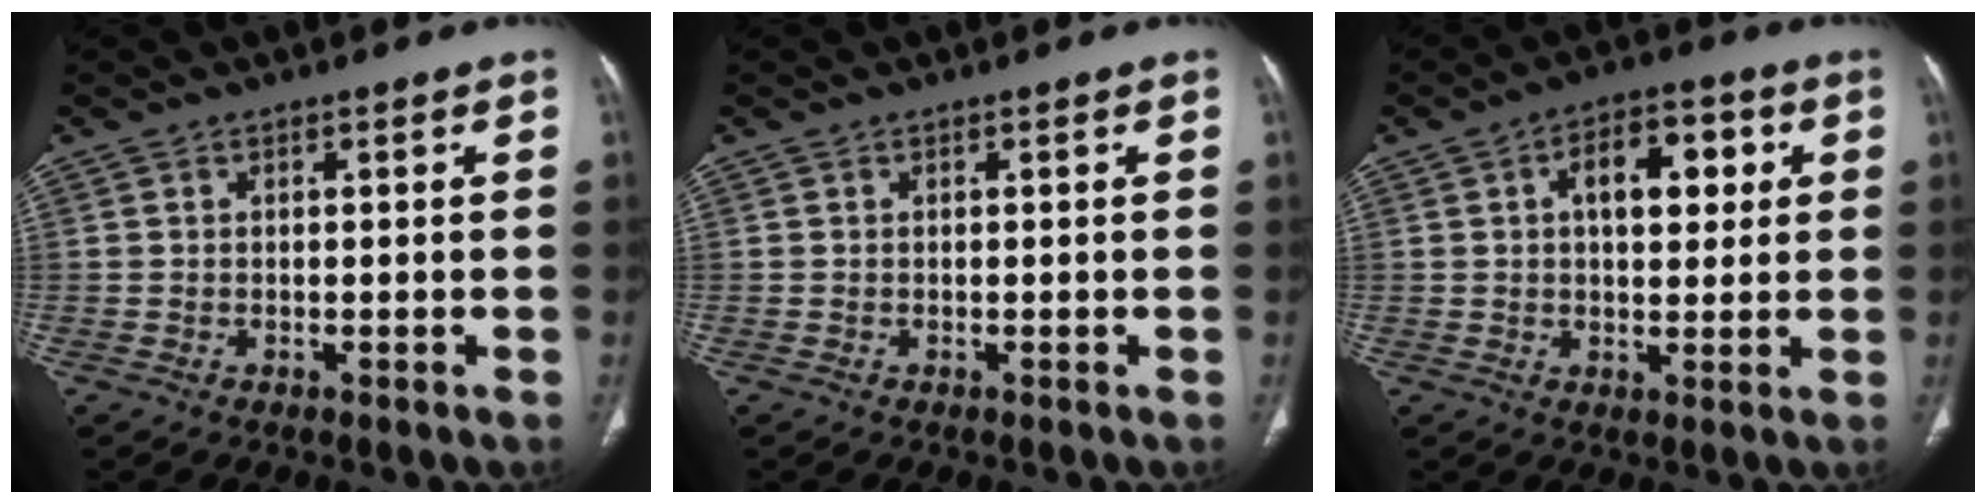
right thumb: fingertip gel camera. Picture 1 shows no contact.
{"total": 0.0}
{"total": 10.5, "force": [2.7, 5.8, 8.2], "torque": [-0.090, 0.011, 0.038]}